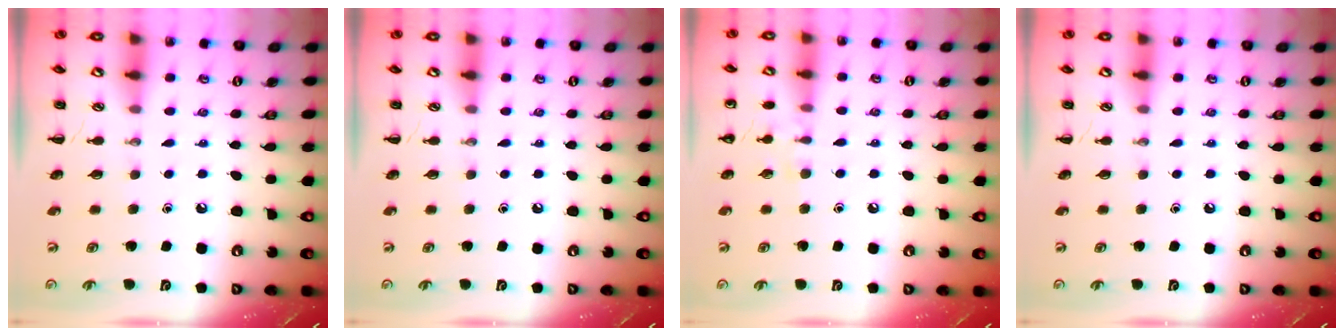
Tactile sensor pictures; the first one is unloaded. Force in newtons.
{"total": 0.0}
{"total": 7.0, "press": 6.7, "slide": 1.9}
{"total": 0.0}